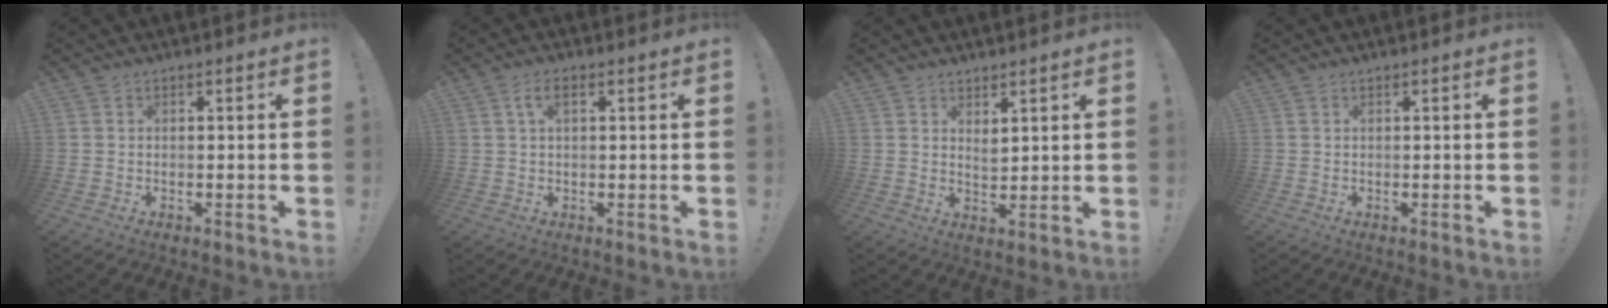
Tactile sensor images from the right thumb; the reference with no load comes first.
{"total": 3.7, "force": [1.3, 1.7, 3.1], "torque": [-0.053, 0.005, 0.021]}
{"total": 3.4, "force": [2.6, 1.5, 1.4], "torque": [-0.022, -0.020, 0.046]}
{"total": 0.0}